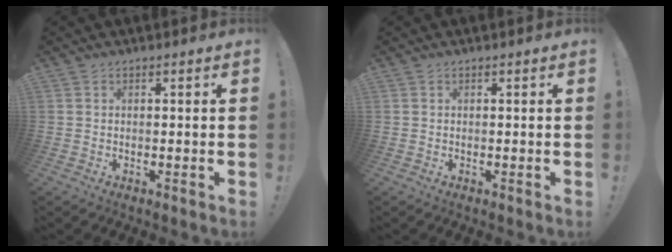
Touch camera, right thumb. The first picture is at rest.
{"total": 0.0}